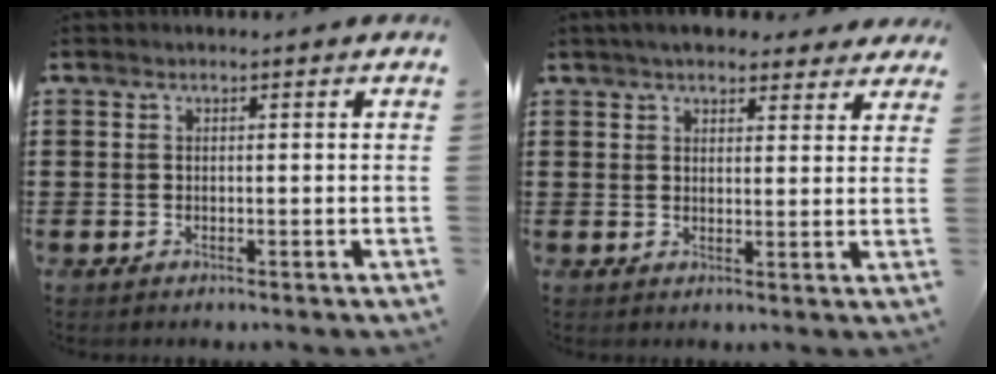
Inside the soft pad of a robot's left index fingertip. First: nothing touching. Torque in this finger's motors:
{"motor_torque": [2.14, 0.00, 1.05, 0.19]}